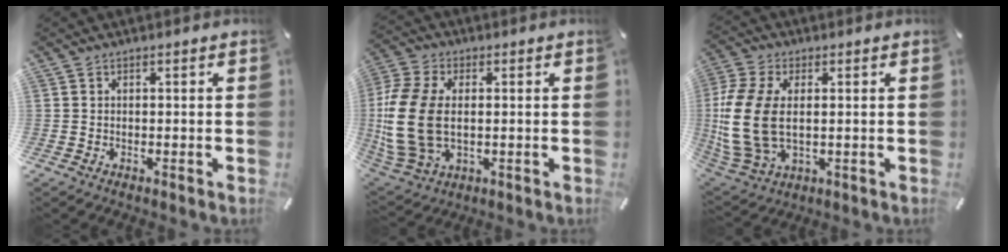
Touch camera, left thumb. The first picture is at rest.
{"total": 15.2, "force": [-0.1, 10.6, 10.9], "torque": [-0.271, -0.004, -0.004]}
{"total": 14.5, "force": [0.7, 9.4, 11.1], "torque": [-0.267, -0.006, 0.012]}